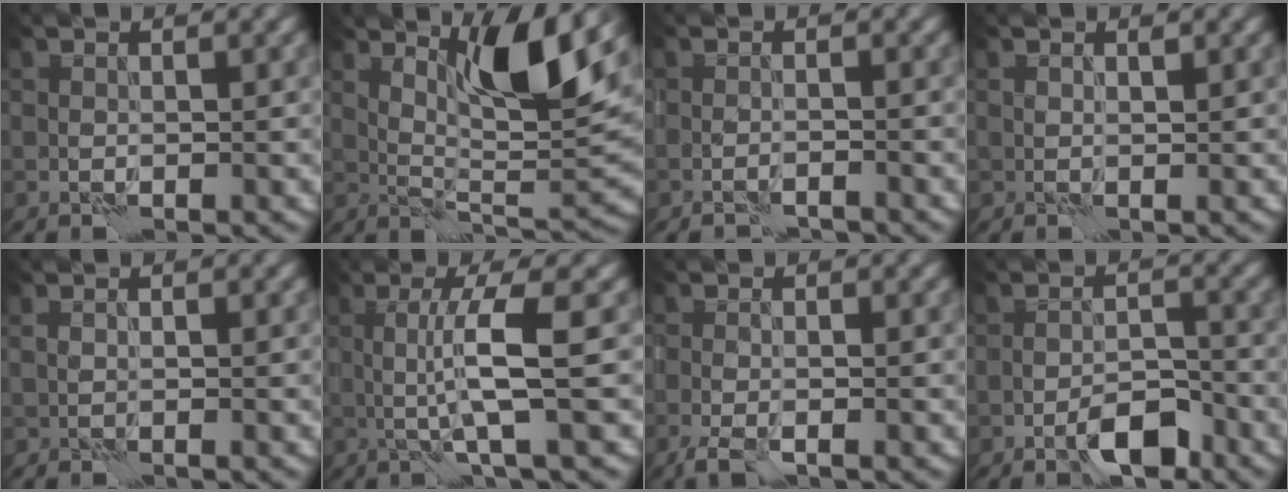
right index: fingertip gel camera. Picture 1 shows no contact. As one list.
[{"total": 7.0, "force": [4.2, 0.8, 5.5], "torque": [-0.091, -0.010, 0.078]}, {"total": 1.9, "force": [-1.8, 0.0, 0.6], "torque": [-0.011, 0.004, -0.030]}, {"total": 1.1, "force": [0.9, -0.6, -0.3], "torque": [0.007, -0.002, 0.018]}, {"total": 0.9, "force": [0.5, -0.6, -0.4], "torque": [0.004, -0.001, 0.012]}, {"total": 4.3, "force": [0.7, -0.5, 4.2], "torque": [-0.078, 0.001, 0.015]}, {"total": 1.8, "force": [-1.3, 0.2, 1.2], "torque": [-0.029, -0.004, -0.029]}, {"total": 3.8, "force": [-2.6, 1.1, 2.5], "torque": [-0.034, 0.007, -0.042]}]